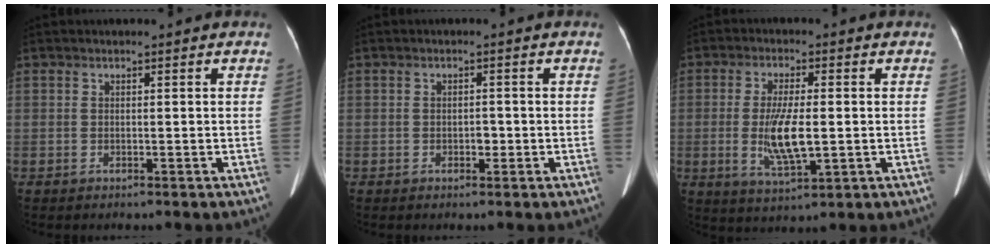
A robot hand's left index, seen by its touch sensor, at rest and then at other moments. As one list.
[{"total": 1.4, "force": [-0.5, 0.8, 1.1], "torque": [-0.017, 0.002, -0.005]}, {"total": 8.0, "force": [-0.8, 1.8, 7.7], "torque": [-0.158, -0.011, -0.009]}]